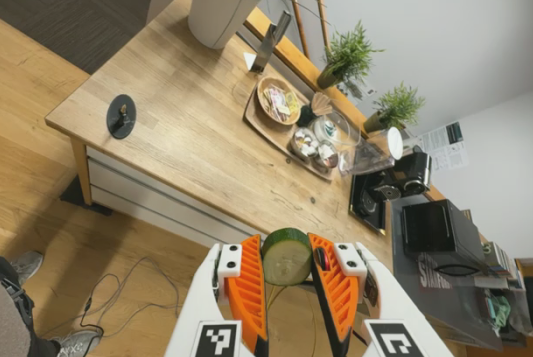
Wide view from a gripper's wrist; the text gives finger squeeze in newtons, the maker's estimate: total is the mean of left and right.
{"total": 9.2, "left": 9.7, "right": 8.7}